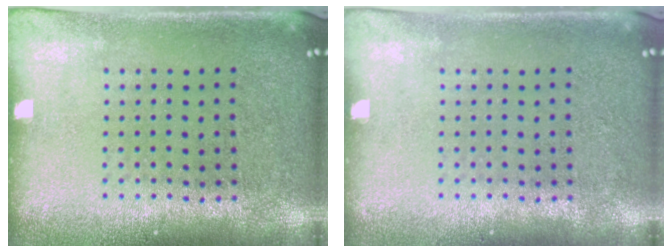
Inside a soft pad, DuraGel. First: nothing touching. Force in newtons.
{"total": 0.0}